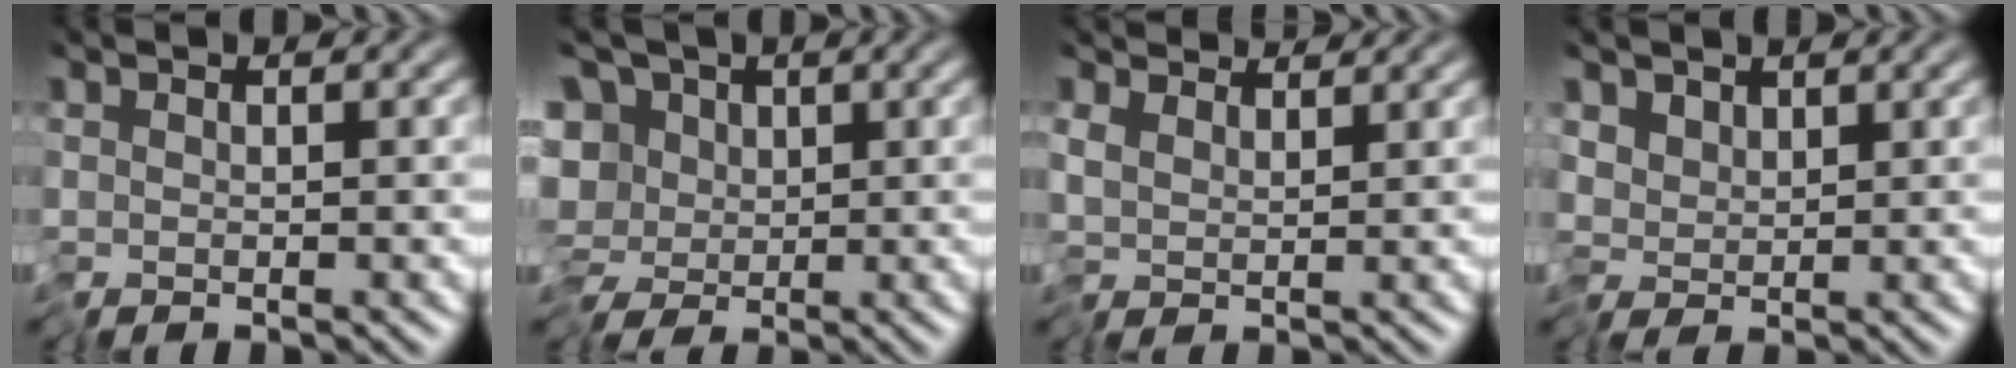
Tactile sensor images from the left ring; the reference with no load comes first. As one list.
[{"total": 8.5, "force": [-0.7, 6.9, 4.9], "torque": [-0.059, 0.016, -0.051]}, {"total": 2.9, "force": [2.4, 1.1, 1.3], "torque": [-0.032, 0.008, 0.036]}, {"total": 1.3, "force": [0.2, 1.1, 0.7], "torque": [-0.009, 0.000, -0.002]}]